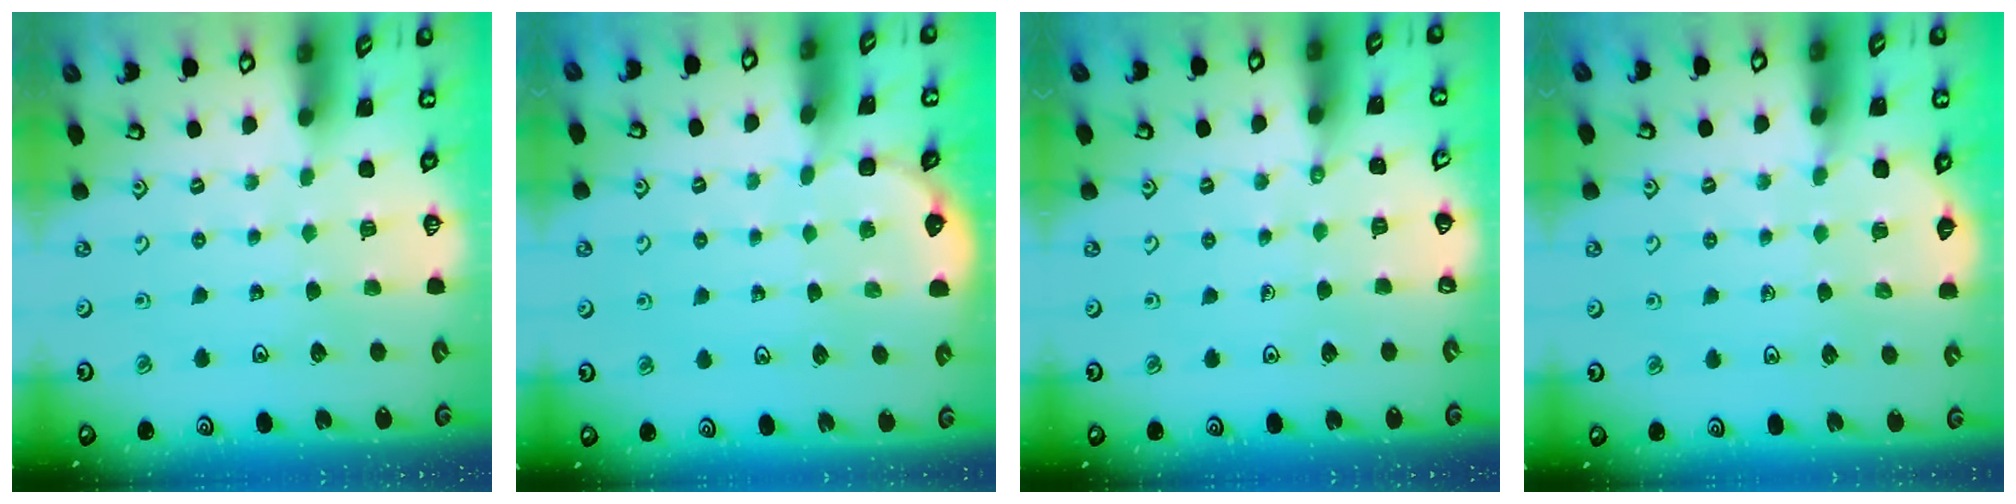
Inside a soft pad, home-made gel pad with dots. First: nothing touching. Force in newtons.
{"total": 3.2, "press": 3.2, "slide": 0.2}
{"total": 2.5, "press": 2.5, "slide": 0.4}
{"total": 4.5, "press": 4.5, "slide": 0.8}